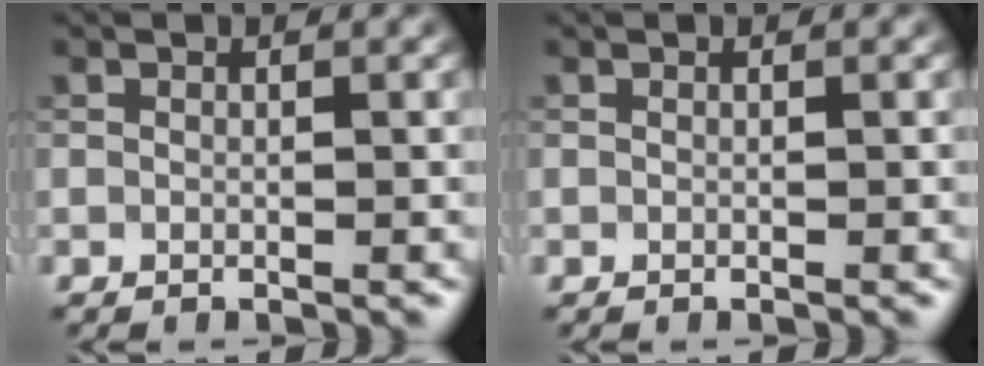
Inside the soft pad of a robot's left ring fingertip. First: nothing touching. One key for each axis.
{"total": 0.0}